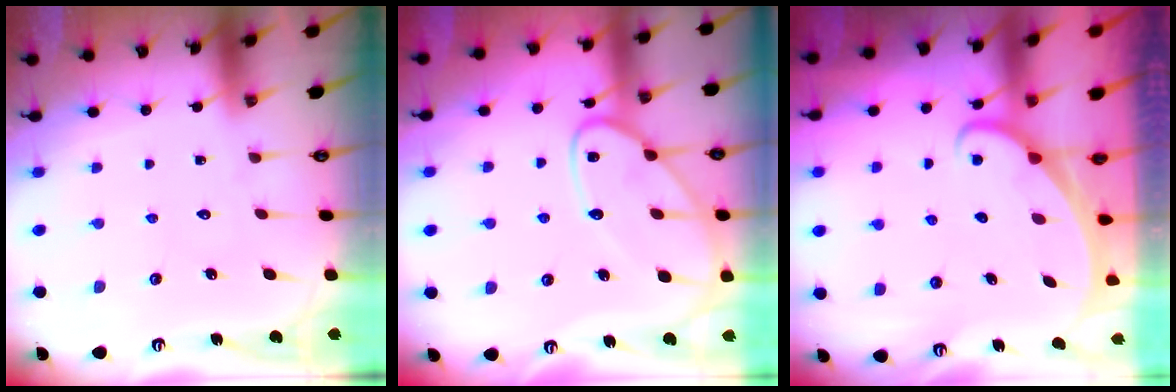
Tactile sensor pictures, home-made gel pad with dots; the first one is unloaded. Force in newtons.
{"total": 14.0, "press": 14.0, "slide": 1.0}
{"total": 1.9, "press": 1.9, "slide": 0.1}